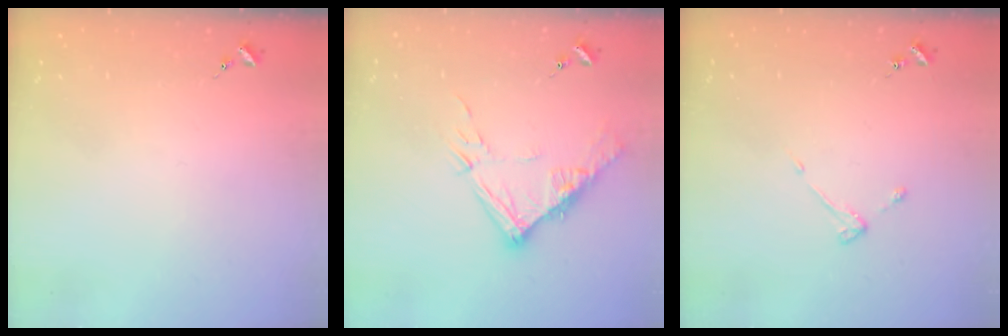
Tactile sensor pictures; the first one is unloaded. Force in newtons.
{"total": 13.2, "press": 13.2, "slide": 1.2}
{"total": 3.0, "press": 3.0, "slide": 0.4}